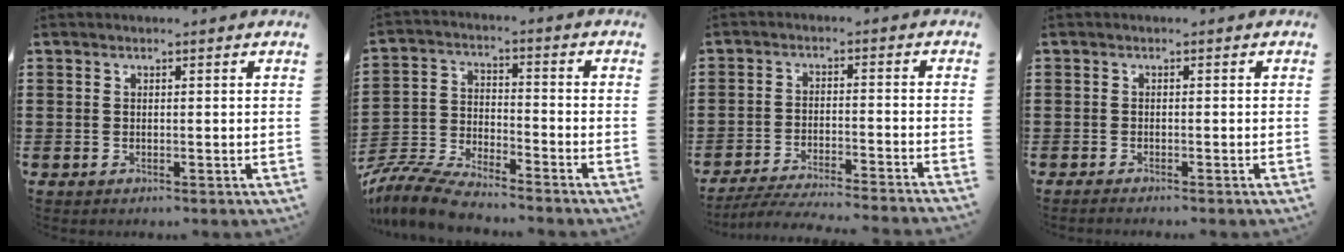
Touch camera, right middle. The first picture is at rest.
{"total": 7.5, "force": [-7.1, 1.0, 2.0], "torque": [-0.052, 0.004, -0.144]}
{"total": 4.7, "force": [-4.5, -0.2, 1.4], "torque": [-0.029, -0.008, -0.091]}
{"total": 0.7, "force": [-0.6, -0.1, 0.2], "torque": [-0.005, -0.003, -0.012]}